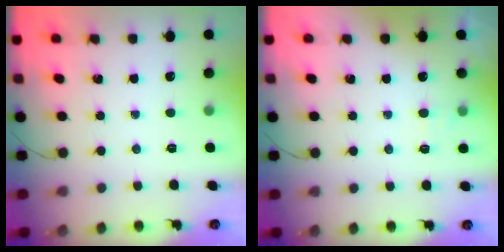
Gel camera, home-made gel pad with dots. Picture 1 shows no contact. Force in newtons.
{"total": 6.1, "press": 6.0, "slide": 1.0}